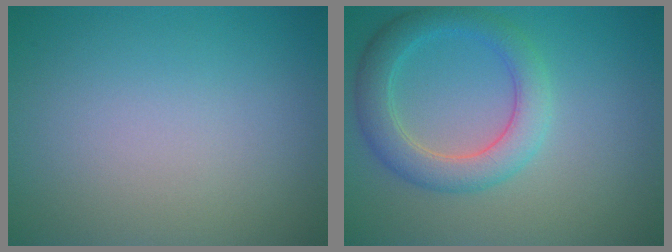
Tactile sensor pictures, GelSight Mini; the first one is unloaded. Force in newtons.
{"total": 4.2, "press": 4.2, "slide": 0.1}